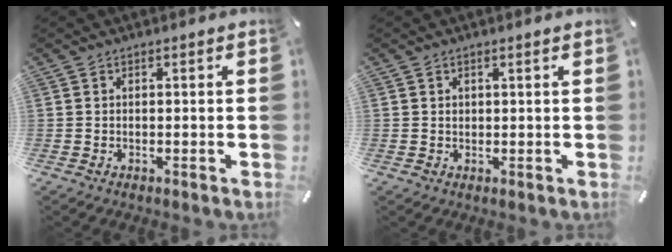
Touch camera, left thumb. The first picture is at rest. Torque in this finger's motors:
{"motor_torque": [-0.01, -0.20, 0.18, -0.03, -0.02]}